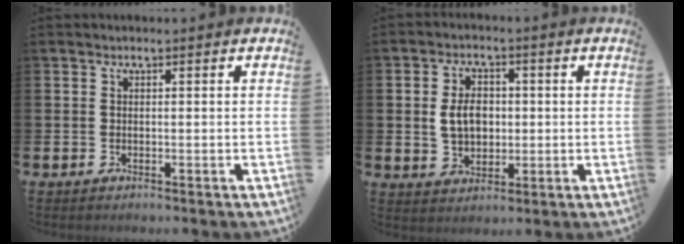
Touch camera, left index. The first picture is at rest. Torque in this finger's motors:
{"motor_torque": [0.73, 0.45, 0.36, 0.16]}